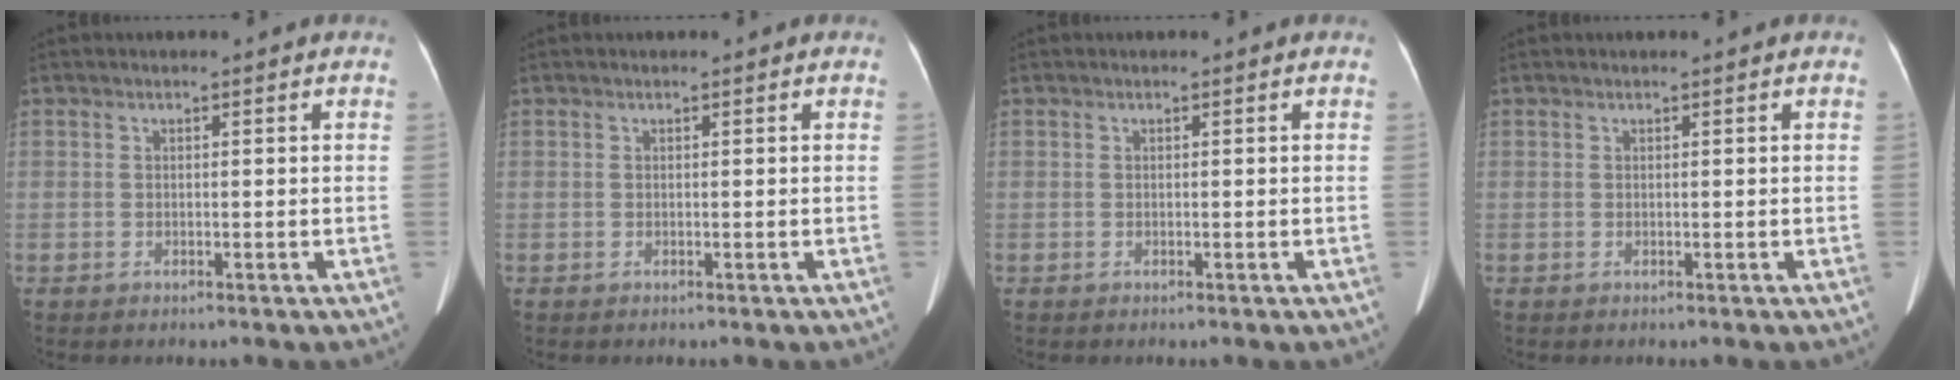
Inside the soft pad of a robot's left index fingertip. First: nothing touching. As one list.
[{"total": 0.0}, {"total": 0.0}, {"total": 0.0}]